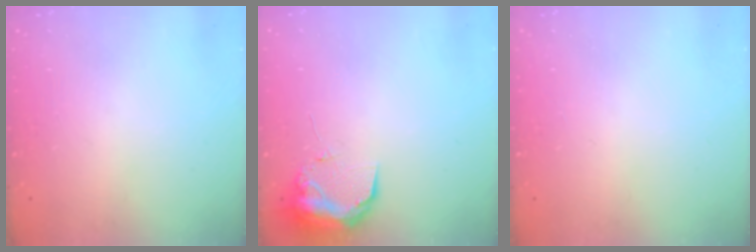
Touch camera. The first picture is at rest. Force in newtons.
{"total": 9.5, "press": 9.4, "slide": 1.0}
{"total": 0.0}